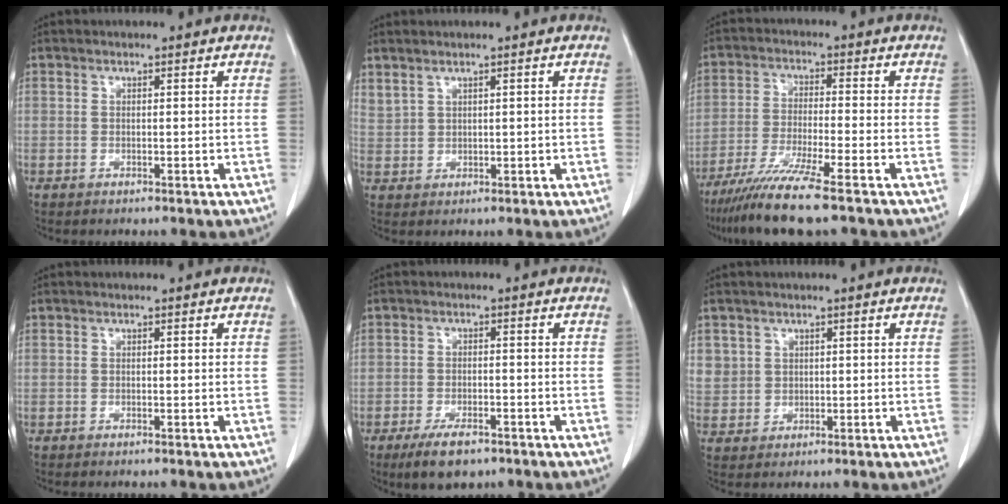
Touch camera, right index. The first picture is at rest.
{"total": 2.6, "force": [2.1, 1.2, 1.1], "torque": [-0.029, 0.009, 0.055]}
{"total": 10.3, "force": [-7.7, -0.7, 6.8], "torque": [-0.122, -0.031, -0.134]}
{"total": 0.0}
{"total": 5.6, "force": [-3.8, 2.2, 3.5], "torque": [-0.065, -0.004, -0.060]}
{"total": 5.1, "force": [2.0, 4.6, 0.6], "torque": [-0.012, 0.008, 0.049]}